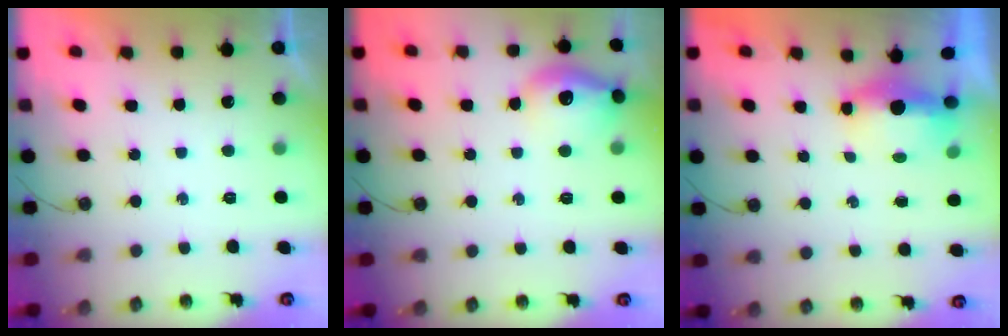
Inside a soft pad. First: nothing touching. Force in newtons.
{"total": 14.5, "press": 14.4, "slide": 1.1}
{"total": 13.4, "press": 6.1, "slide": 11.9}